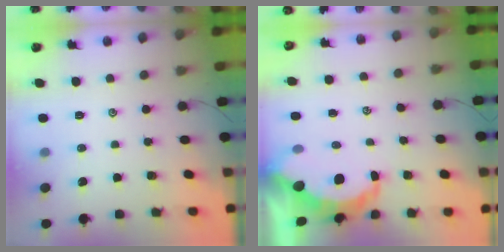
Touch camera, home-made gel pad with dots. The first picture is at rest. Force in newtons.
{"total": 7.3, "press": 7.2, "slide": 0.9}